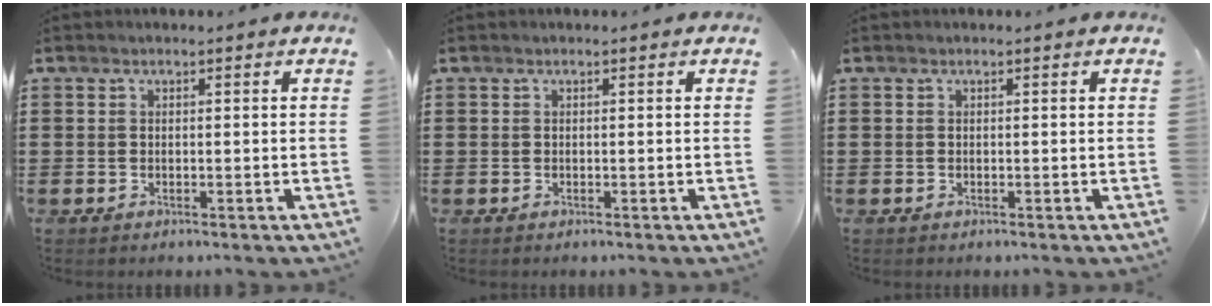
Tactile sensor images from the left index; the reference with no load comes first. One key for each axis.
{"total": 0.0}
{"total": 0.0}